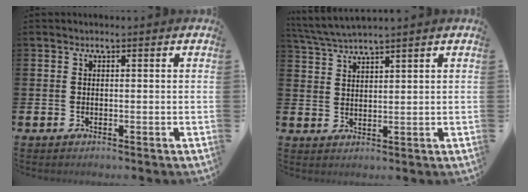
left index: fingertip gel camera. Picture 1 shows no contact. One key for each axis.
{"total": 3.6, "fx": 3.5, "fy": -0.4, "fz": 0.7, "tx": -0.030, "ty": -0.011, "tz": 0.065}